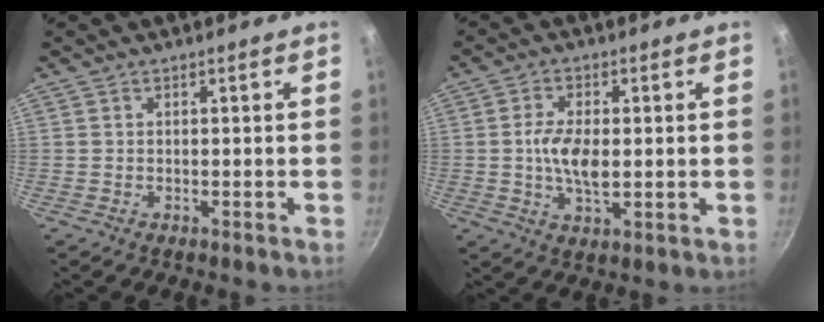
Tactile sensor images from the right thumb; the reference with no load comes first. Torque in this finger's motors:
{"motor_torque": [0.63, 1.75, 0.69, 0.36, 0.27]}